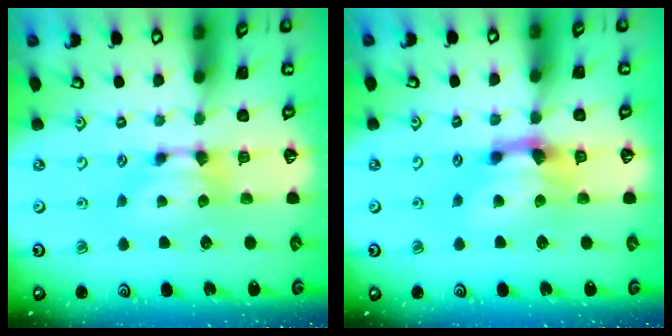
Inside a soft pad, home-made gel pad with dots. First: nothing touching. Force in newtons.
{"total": 2.8, "press": 2.4, "slide": 1.5}